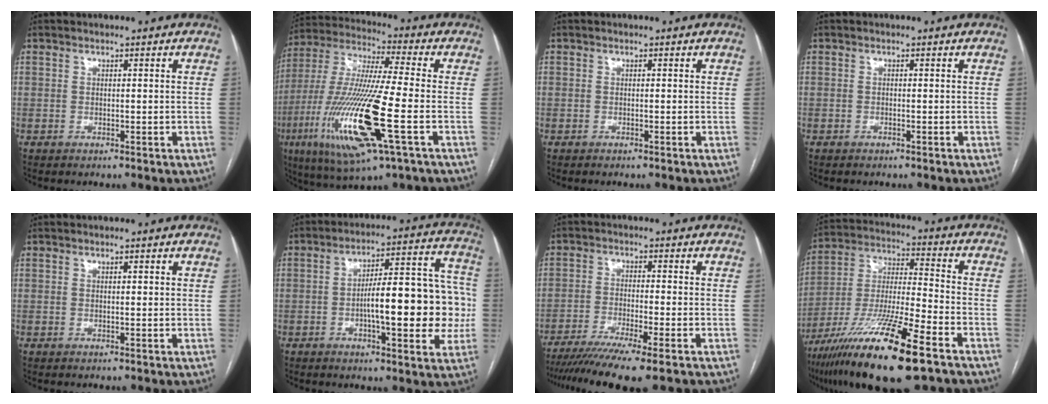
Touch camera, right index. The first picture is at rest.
{"total": 20.8, "force": [-6.3, 1.7, 19.8], "torque": [-0.436, -0.034, -0.117]}
{"total": 0.0}
{"total": 0.0}
{"total": 1.1, "force": [0.6, 0.2, 0.9], "torque": [-0.016, 0.001, 0.007]}
{"total": 16.9, "force": [-1.8, 4.6, 16.2], "torque": [-0.219, 0.036, -0.025]}
{"total": 11.1, "force": [-8.3, -0.3, 7.4], "torque": [-0.115, -0.020, -0.132]}
{"total": 20.3, "force": [-12.2, 1.9, 16.2], "torque": [-0.307, -0.043, -0.217]}